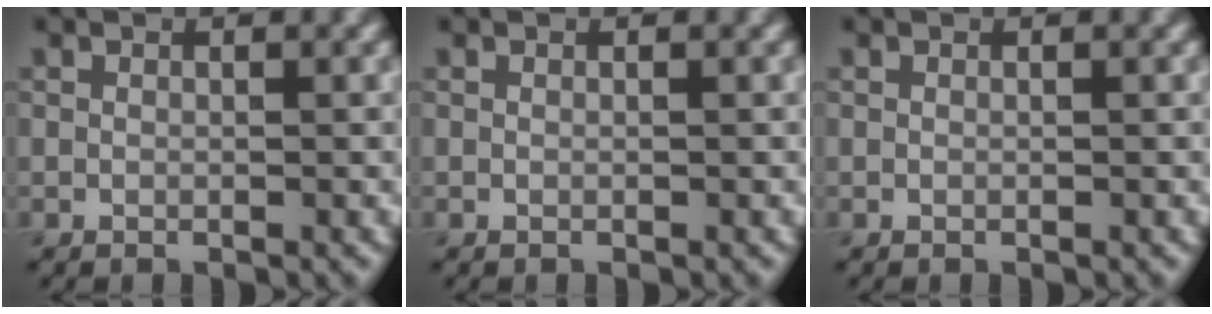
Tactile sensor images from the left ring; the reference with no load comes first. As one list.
[{"total": 0.0}, {"total": 0.0}]